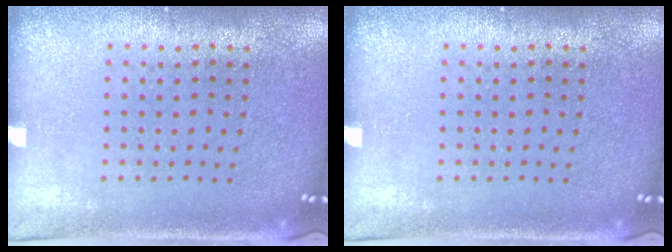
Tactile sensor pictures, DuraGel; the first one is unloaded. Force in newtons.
{"total": 0.0}